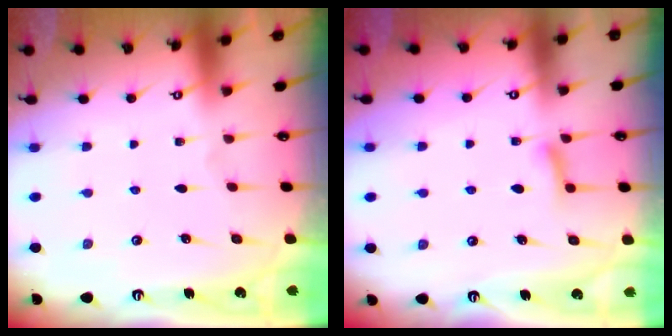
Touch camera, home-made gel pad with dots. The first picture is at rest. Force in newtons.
{"total": 6.7, "press": 6.6, "slide": 0.5}